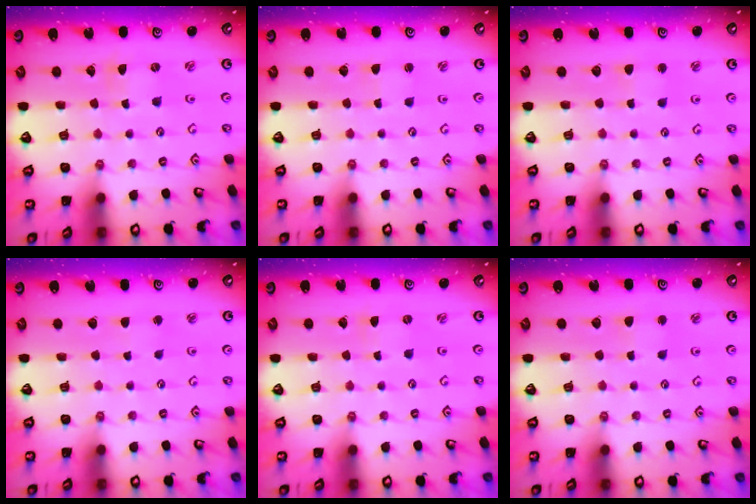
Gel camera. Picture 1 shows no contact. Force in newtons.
{"total": 1.1, "press": 1.1, "slide": 0.1}
{"total": 2.5, "press": 2.5, "slide": 0.3}
{"total": 1.6, "press": 1.5, "slide": 0.3}
{"total": 0.0}
{"total": 2.5, "press": 2.5, "slide": 0.3}